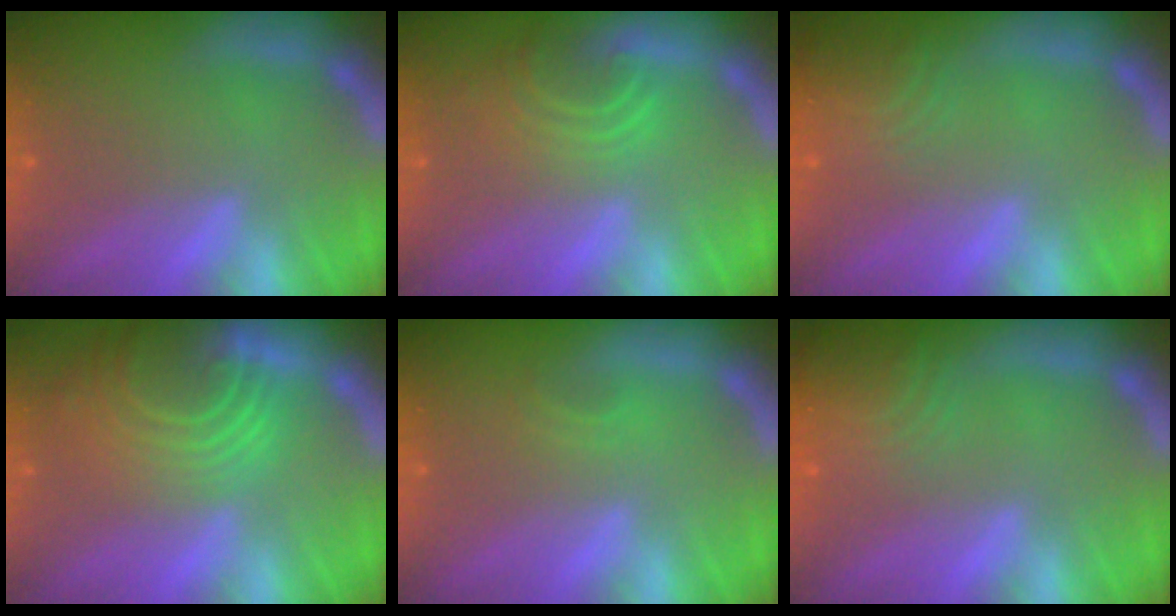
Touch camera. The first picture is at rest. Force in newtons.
{"total": 4.5}
{"total": 4.5}
{"total": 10.0}
{"total": 0.9}
{"total": 6.1}